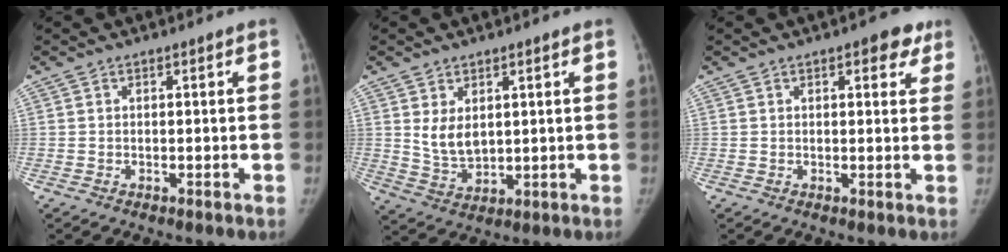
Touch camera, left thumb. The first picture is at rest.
{"total": 5.9, "force": [1.9, 3.8, 4.1], "torque": [-0.062, -0.022, 0.048]}
{"total": 4.8, "force": [2.7, 2.2, 3.3], "torque": [-0.016, -0.007, 0.025]}